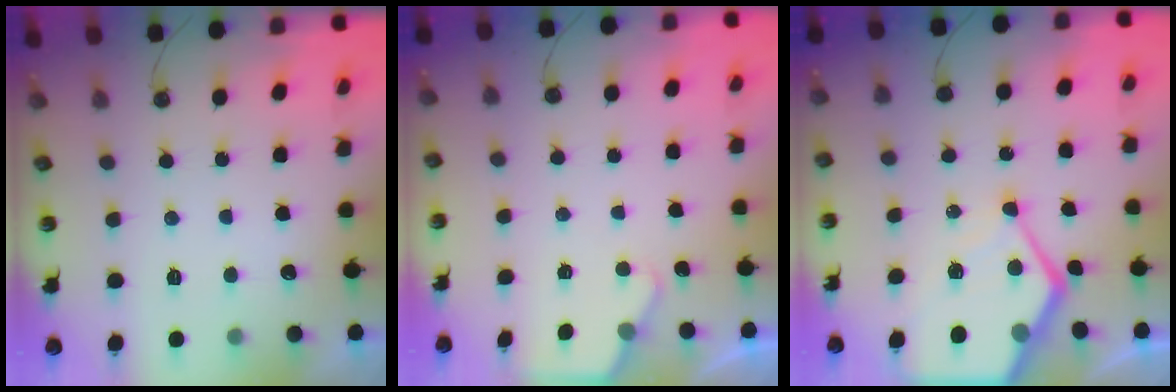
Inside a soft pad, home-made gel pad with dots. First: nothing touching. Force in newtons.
{"total": 2.1, "press": 2.0, "slide": 0.4}
{"total": 13.5, "press": 13.4, "slide": 1.4}